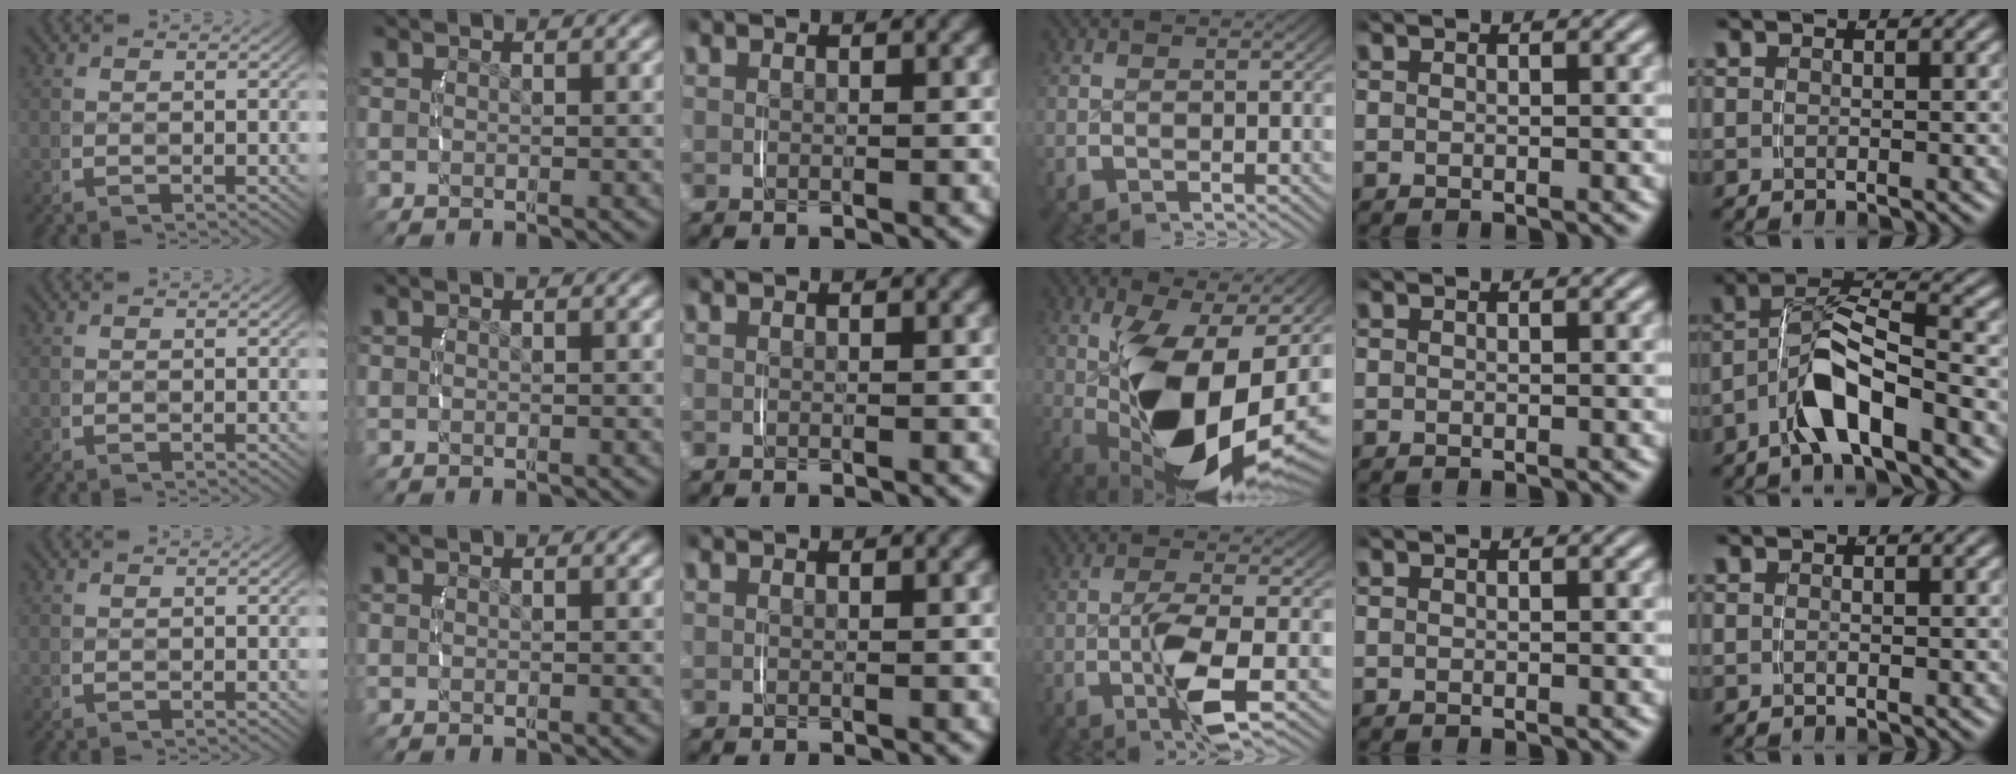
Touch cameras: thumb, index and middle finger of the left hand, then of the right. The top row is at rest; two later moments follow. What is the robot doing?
{"motion": "lift_and_place", "object": "jar lid"}